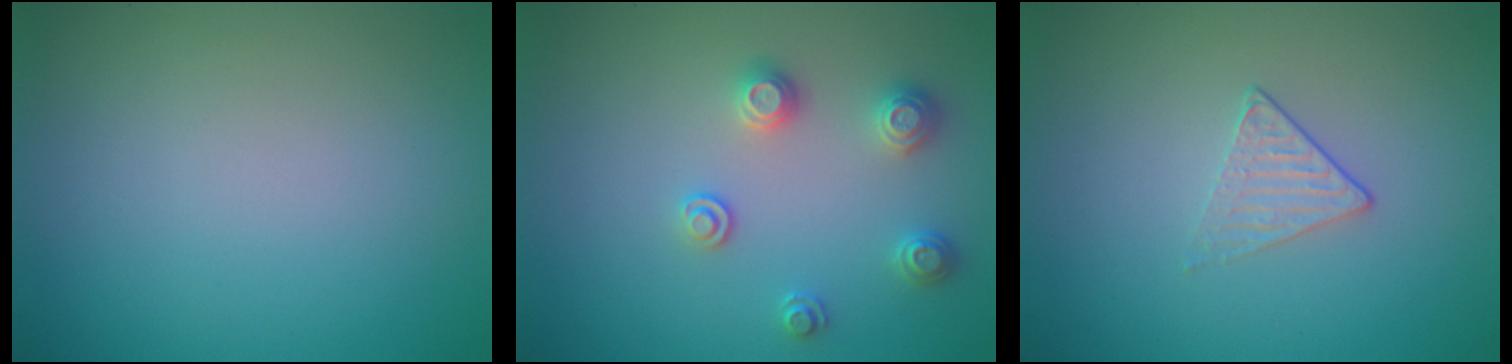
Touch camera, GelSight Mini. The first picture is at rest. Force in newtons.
{"total": 2.5, "press": 2.5, "slide": 0.3}
{"total": 1.3, "press": 0.9, "slide": 0.9}